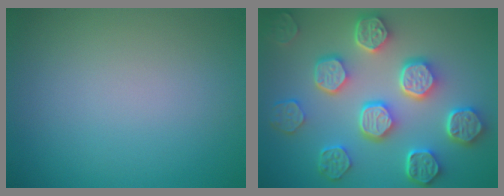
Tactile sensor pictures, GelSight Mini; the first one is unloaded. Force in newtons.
{"total": 8.3, "press": 6.4, "slide": 5.3}